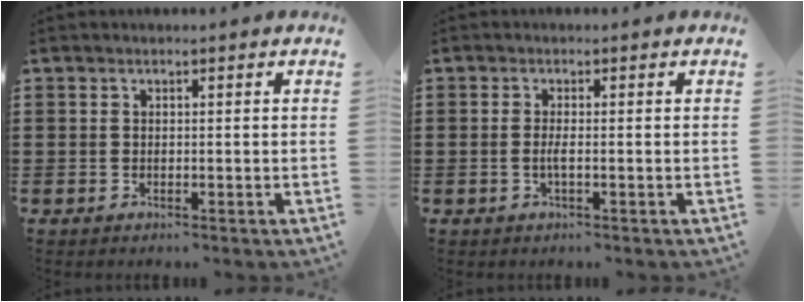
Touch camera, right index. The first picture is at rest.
{"total": 1.6, "force": [-0.4, 0.1, 1.5], "torque": [-0.034, -0.003, -0.011]}